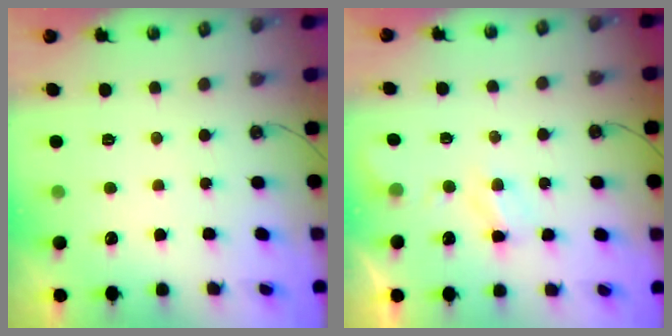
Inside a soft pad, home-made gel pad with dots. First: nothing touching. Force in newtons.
{"total": 3.4, "press": 3.3, "slide": 0.5}